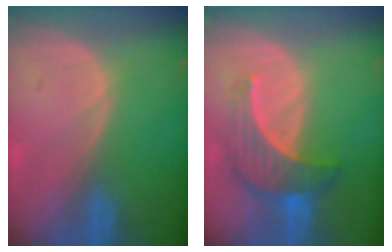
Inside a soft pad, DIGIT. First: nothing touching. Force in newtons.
{"total": 7.4, "press": 6.8, "slide": 2.8}